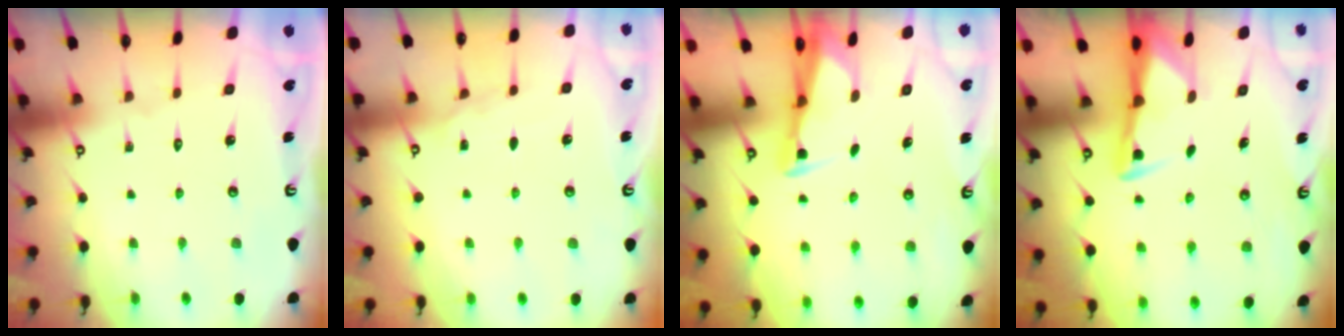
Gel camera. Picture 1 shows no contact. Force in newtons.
{"total": 4.2, "press": 4.2, "slide": 0.5}
{"total": 2.8, "press": 2.8, "slide": 0.5}
{"total": 2.9, "press": 2.8, "slide": 0.5}